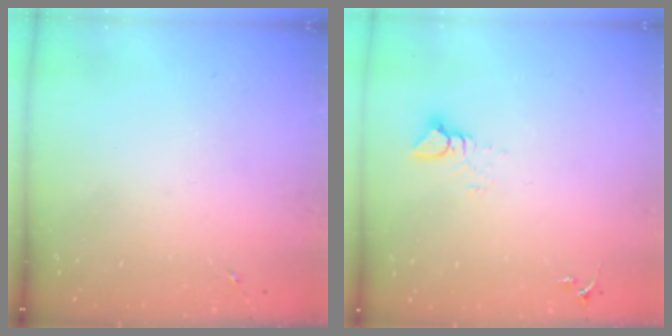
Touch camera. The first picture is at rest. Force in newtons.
{"total": 3.7, "press": 3.7, "slide": 0.1}